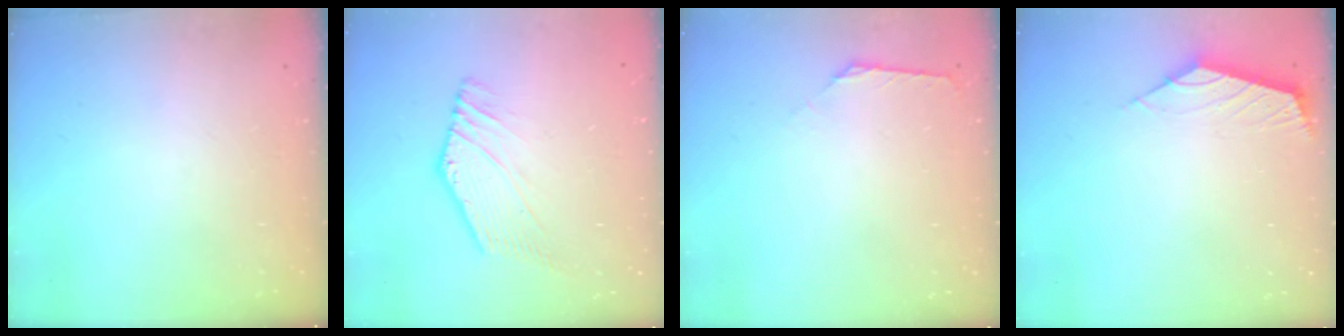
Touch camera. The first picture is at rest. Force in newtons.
{"total": 1.7, "press": 1.3, "slide": 1.1}
{"total": 1.7, "press": 1.6, "slide": 0.6}
{"total": 2.5, "press": 2.4, "slide": 0.7}